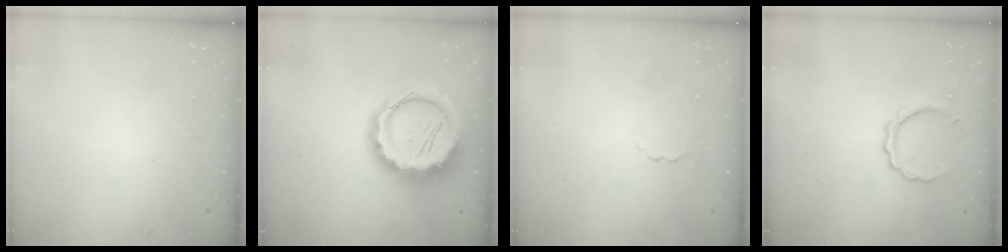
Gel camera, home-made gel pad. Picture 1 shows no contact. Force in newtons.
{"total": 16.2, "press": 15.8, "slide": 3.7}
{"total": 1.7, "press": 1.7, "slide": 0.5}
{"total": 6.9, "press": 6.9, "slide": 0.5}